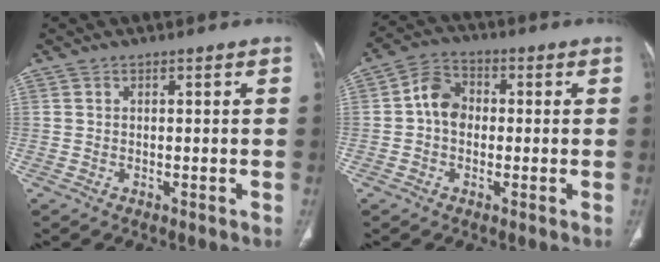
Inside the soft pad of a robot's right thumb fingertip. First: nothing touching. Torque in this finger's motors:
{"motor_torque": [1.24, 1.04, 0.65, -0.31, 0.02]}